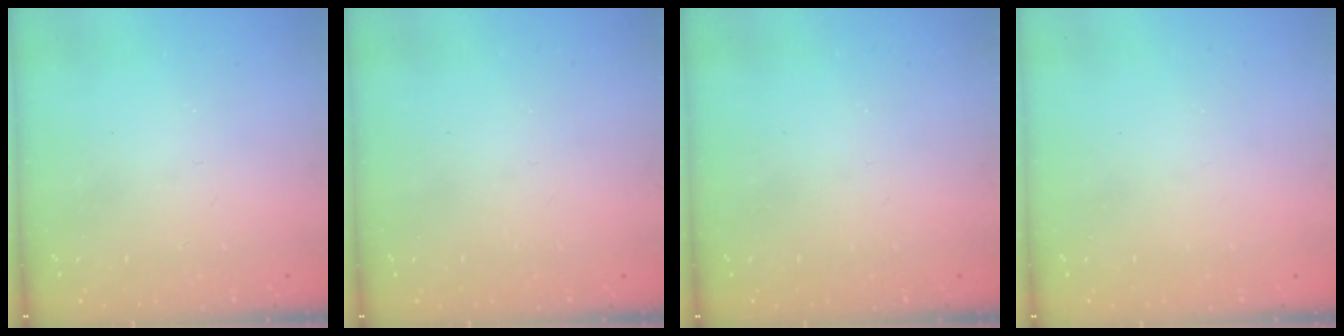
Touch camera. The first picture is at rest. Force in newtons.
{"total": 0.0}
{"total": 0.0}
{"total": 0.0}